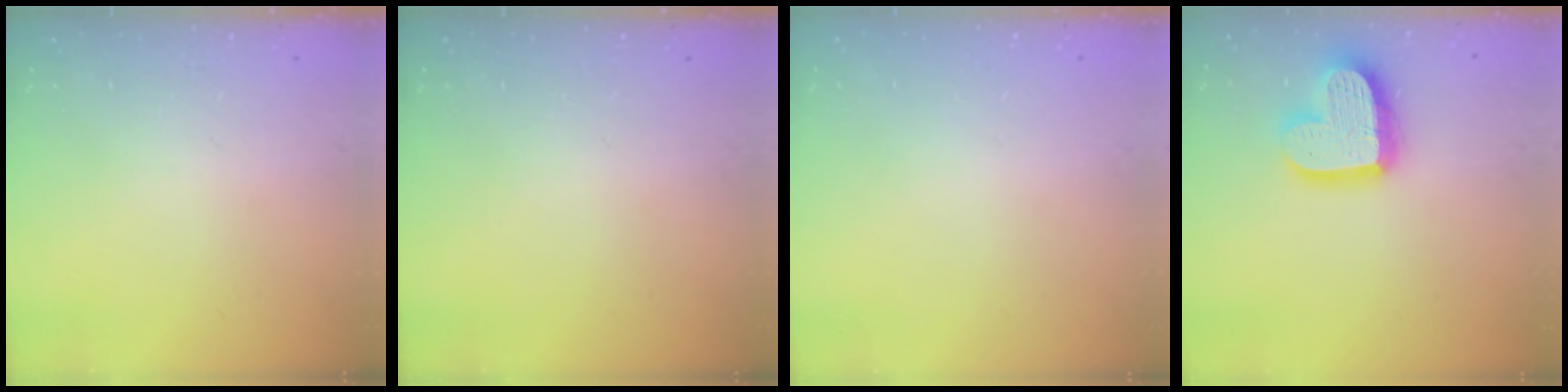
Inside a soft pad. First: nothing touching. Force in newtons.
{"total": 0.0}
{"total": 0.0}
{"total": 17.7, "press": 17.7, "slide": 1.1}